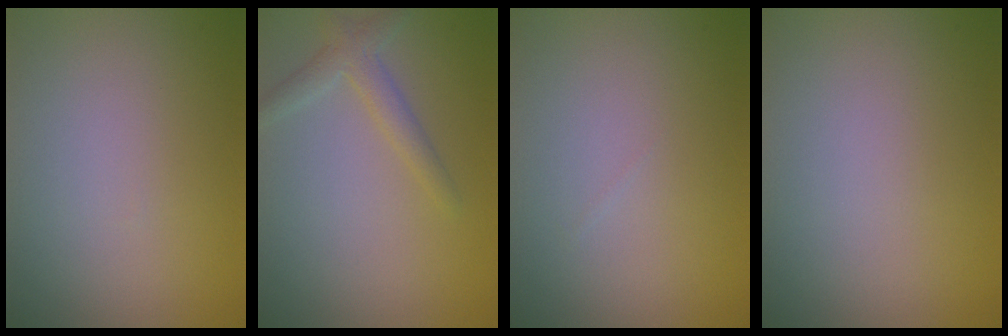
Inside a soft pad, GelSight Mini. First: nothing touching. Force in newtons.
{"total": 2.1, "press": 2.1, "slide": 0.1}
{"total": 0.0}
{"total": 0.0}